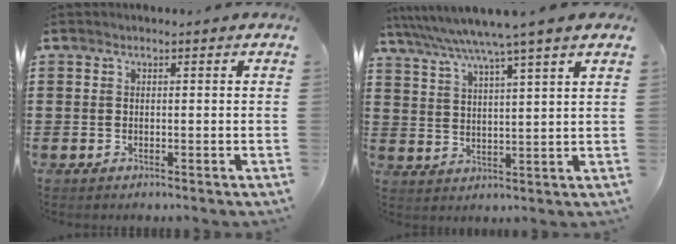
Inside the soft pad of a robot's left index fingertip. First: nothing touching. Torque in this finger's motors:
{"motor_torque": [1.77, -0.07, 1.06, 0.21]}